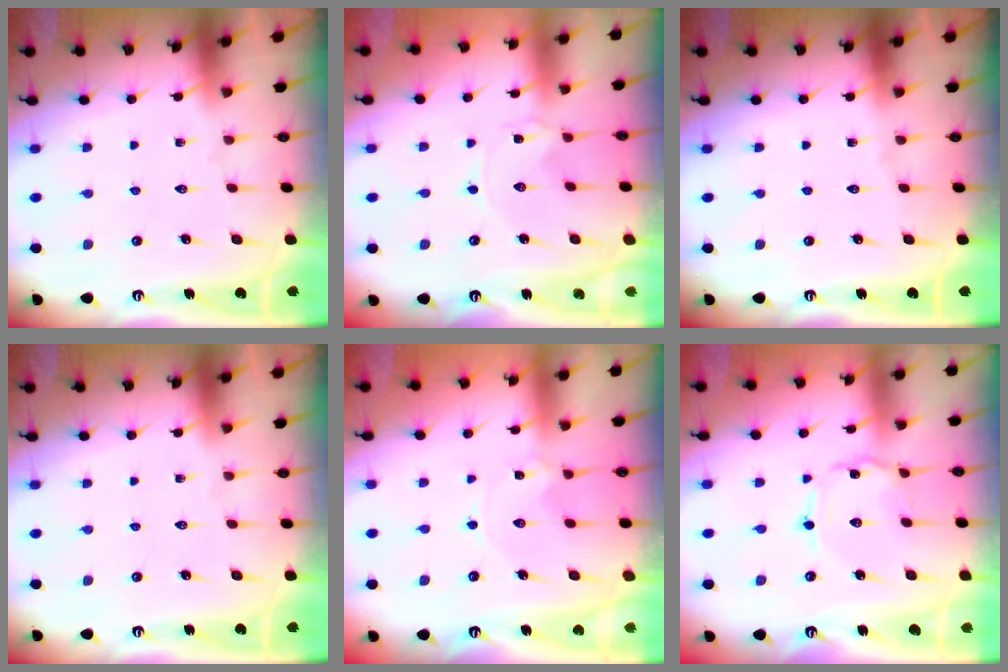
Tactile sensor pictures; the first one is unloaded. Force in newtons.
{"total": 0.0}
{"total": 0.0}
{"total": 0.0}
{"total": 0.7, "press": 0.7, "slide": 0.1}
{"total": 0.8, "press": 0.8, "slide": 0.2}